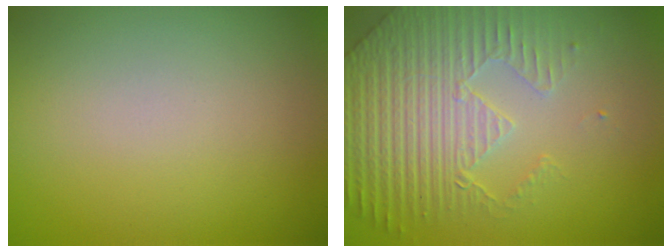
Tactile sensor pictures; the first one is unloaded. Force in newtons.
{"total": 4.4, "press": 4.3, "slide": 1.1}